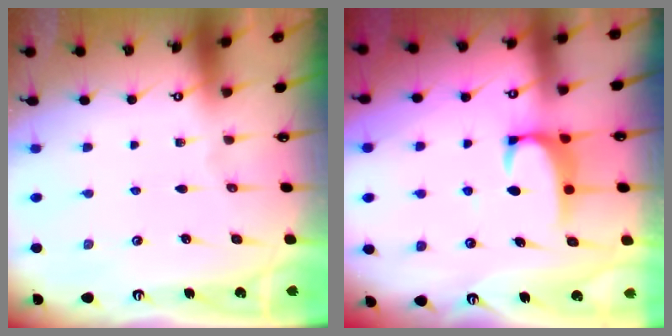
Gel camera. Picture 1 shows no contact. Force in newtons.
{"total": 2.1, "press": 2.1, "slide": 0.3}